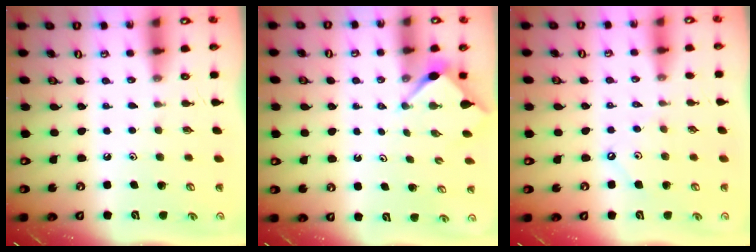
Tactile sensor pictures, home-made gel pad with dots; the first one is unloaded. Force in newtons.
{"total": 2.7, "press": 2.6, "slide": 0.3}
{"total": 2.9, "press": 2.8, "slide": 0.5}